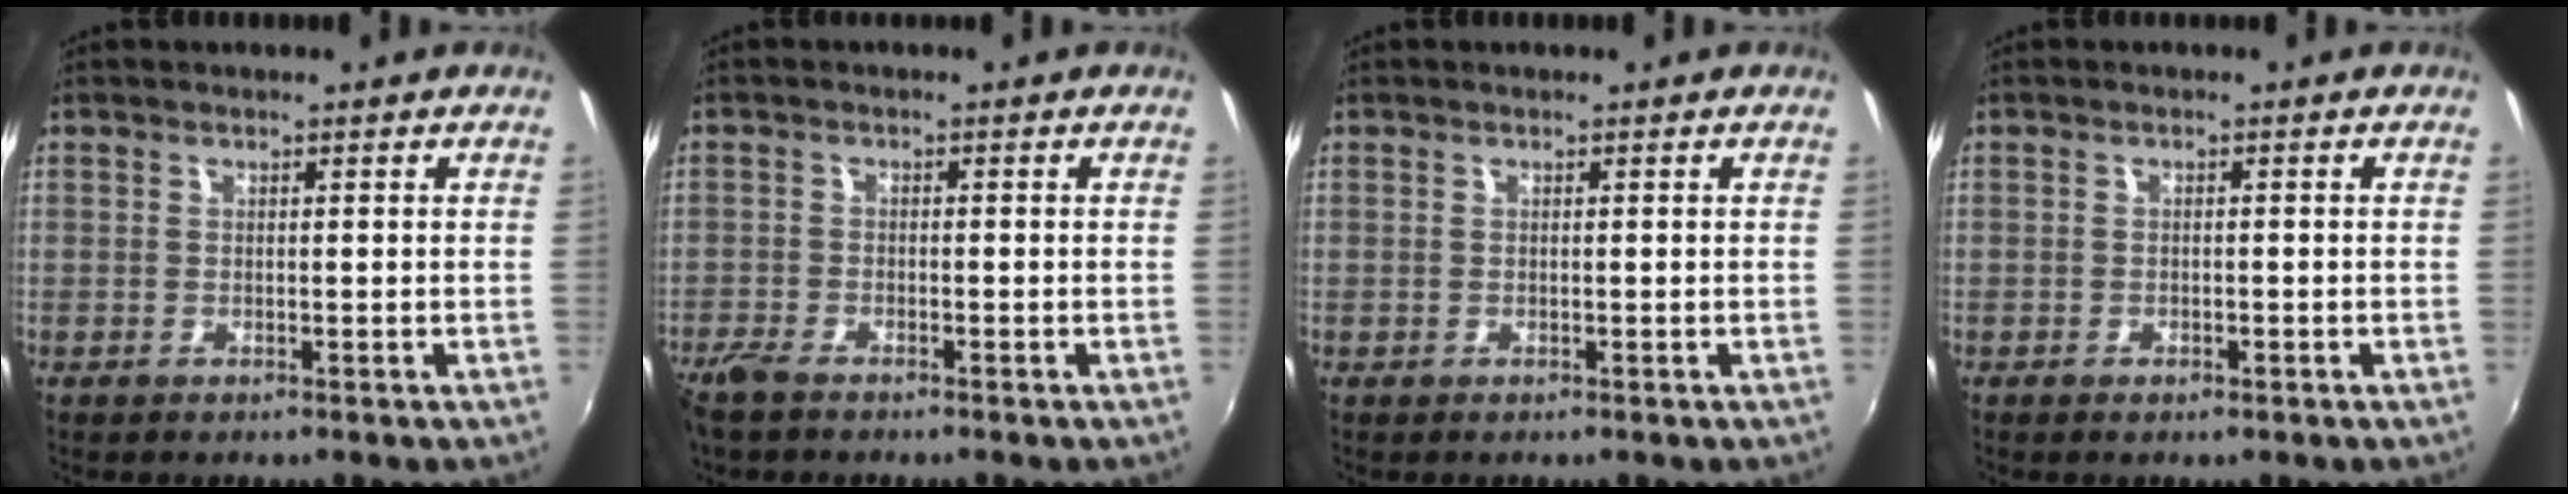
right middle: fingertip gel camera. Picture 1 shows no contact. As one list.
[{"total": 4.0, "force": [-3.3, 1.2, 1.9], "torque": [-0.053, -0.013, -0.068]}, {"total": 0.0}, {"total": 1.3, "force": [-0.9, 0.7, 0.7], "torque": [-0.012, -0.005, -0.016]}]